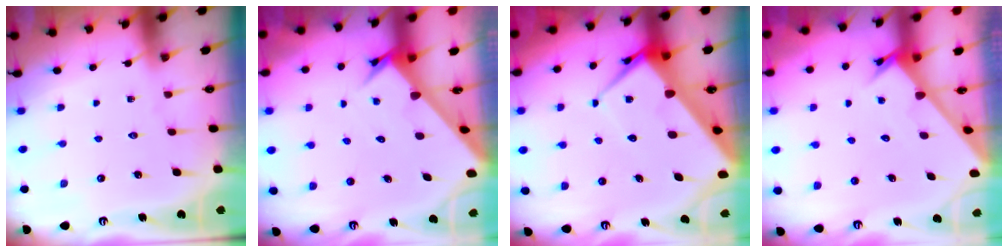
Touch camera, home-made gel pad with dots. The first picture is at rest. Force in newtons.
{"total": 3.0, "press": 3.0, "slide": 0.3}
{"total": 9.2, "press": 9.2, "slide": 0.8}
{"total": 2.9, "press": 2.9, "slide": 0.1}